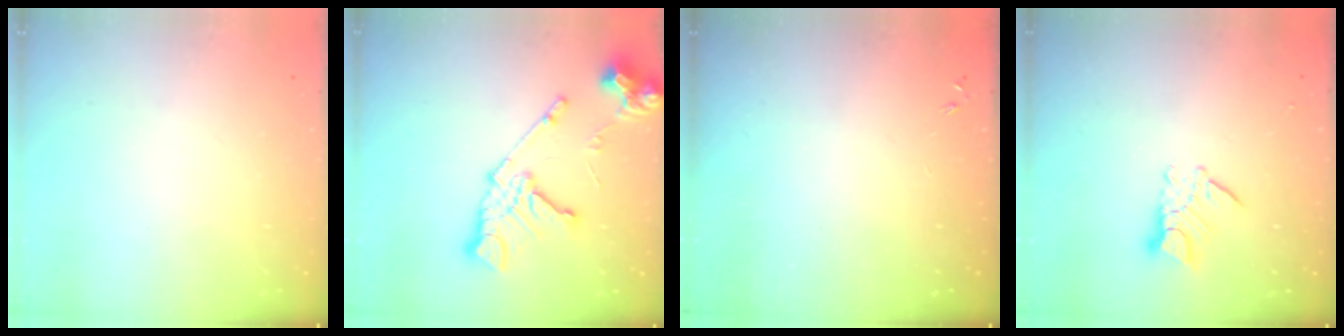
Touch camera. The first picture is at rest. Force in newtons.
{"total": 14.5, "press": 14.4, "slide": 1.6}
{"total": 0.0}
{"total": 8.8, "press": 8.7, "slide": 0.7}